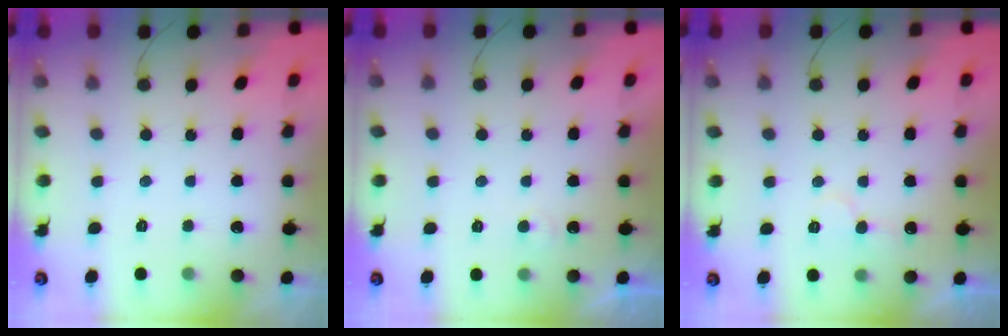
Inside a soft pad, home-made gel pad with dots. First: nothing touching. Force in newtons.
{"total": 3.5, "press": 3.4, "slide": 0.3}
{"total": 5.1, "press": 5.1, "slide": 0.5}